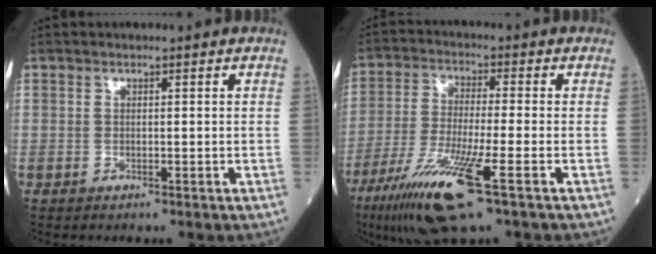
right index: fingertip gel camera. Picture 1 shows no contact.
{"total": 12.8, "force": [-6.5, 0.4, 11.0], "torque": [-0.227, -0.033, -0.115]}